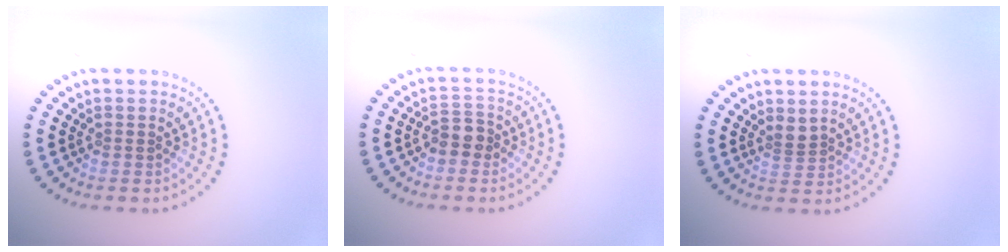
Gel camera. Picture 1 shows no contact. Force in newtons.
{"total": 1.9, "press": 1.8, "slide": 0.7}
{"total": 0.9, "press": 0.6, "slide": 0.7}